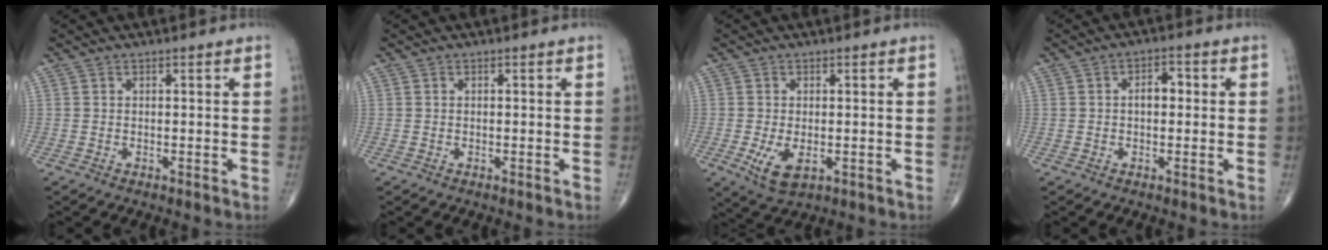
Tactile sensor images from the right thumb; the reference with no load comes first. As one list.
[{"total": 0.0}, {"total": 5.4, "force": [-1.4, 2.9, 4.4], "torque": [-0.084, -0.013, -0.018]}, {"total": 3.5, "force": [0.2, 2.1, 2.9], "torque": [-0.033, 0.012, -0.003]}]